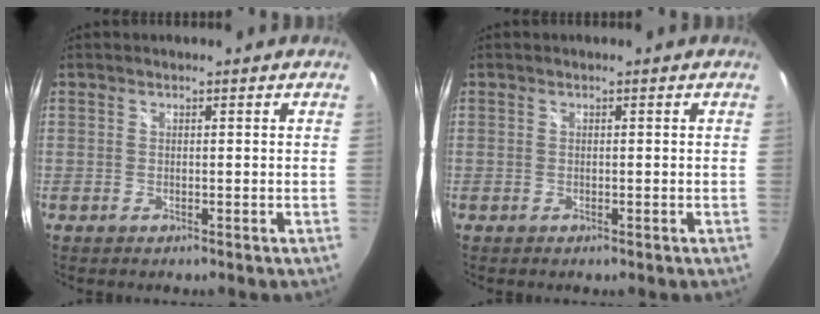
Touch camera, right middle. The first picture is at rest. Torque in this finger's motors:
{"motor_torque": [-0.28, 0.00, -0.02, 0.00]}